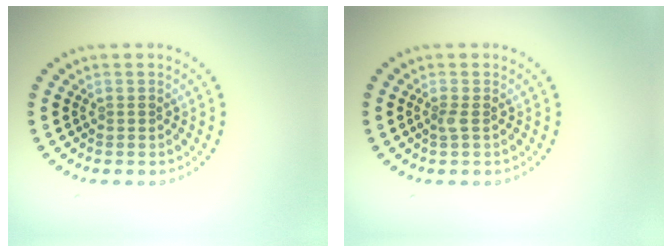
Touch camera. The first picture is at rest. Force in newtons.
{"total": 0.7, "press": 0.5, "slide": 0.5}